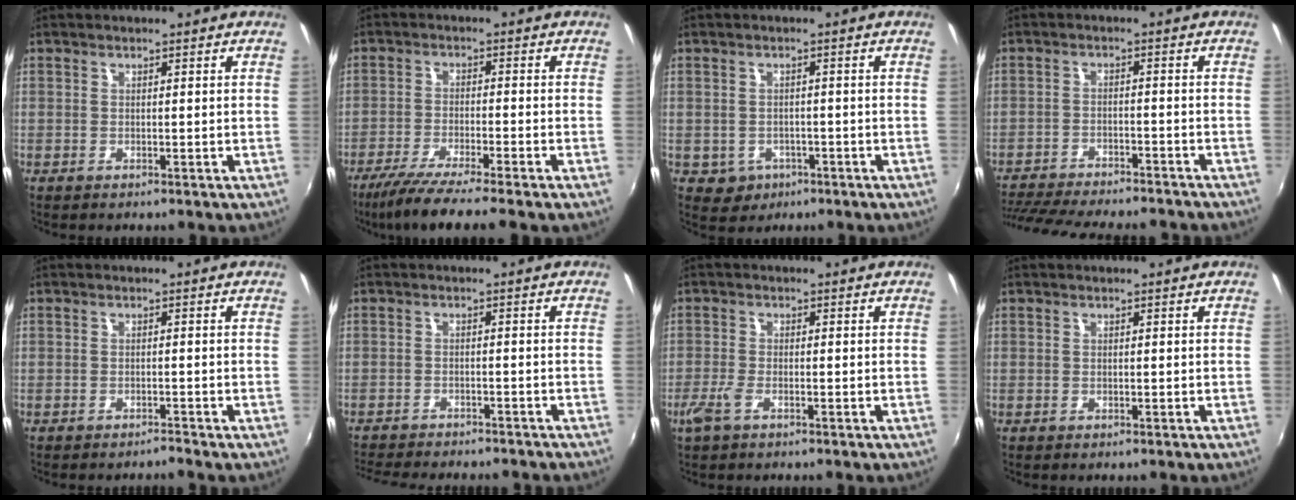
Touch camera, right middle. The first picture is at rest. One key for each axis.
{"total": 9.0, "fx": -7.5, "fy": -0.8, "fz": 5.0, "tx": -0.110, "ty": -0.027, "tz": -0.128}
{"total": 4.2, "fx": -1.6, "fy": 3.8, "fz": 1.0, "tx": -0.031, "ty": 0.002, "tz": -0.015}
{"total": 18.9, "fx": -16.5, "fy": 3.9, "fz": 8.4, "tx": -0.172, "ty": -0.029, "tz": -0.240}
{"total": 1.0, "fx": -1.0, "fy": -0.1, "fz": 0.0, "tx": -0.001, "ty": -0.003, "tz": -0.018}
{"total": 11.1, "fx": -10.0, "fy": 2.2, "fz": 4.3, "tx": -0.102, "ty": -0.020, "tz": -0.149}
{"total": 3.2, "fx": -1.9, "fy": 1.1, "fz": 2.4, "tx": -0.058, "ty": -0.007, "tz": -0.039}
{"total": 0.0}